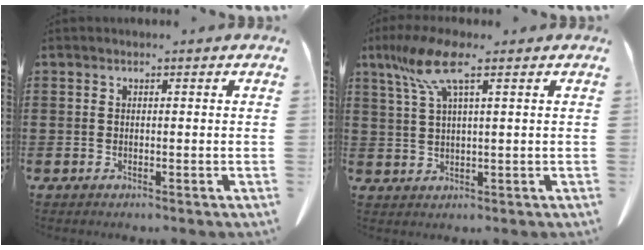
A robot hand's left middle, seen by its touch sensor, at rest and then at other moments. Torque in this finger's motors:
{"motor_torque": [1.36, -0.03, 0.66, 0.14]}